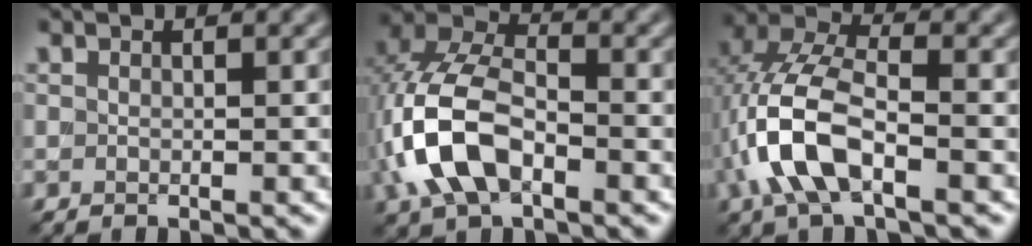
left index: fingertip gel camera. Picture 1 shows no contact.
{"total": 8.5, "force": [-2.6, 4.9, 6.5], "torque": [-0.151, 0.013, -0.061]}
{"total": 7.8, "force": [-2.4, 3.5, 6.5], "torque": [-0.149, 0.014, -0.051]}